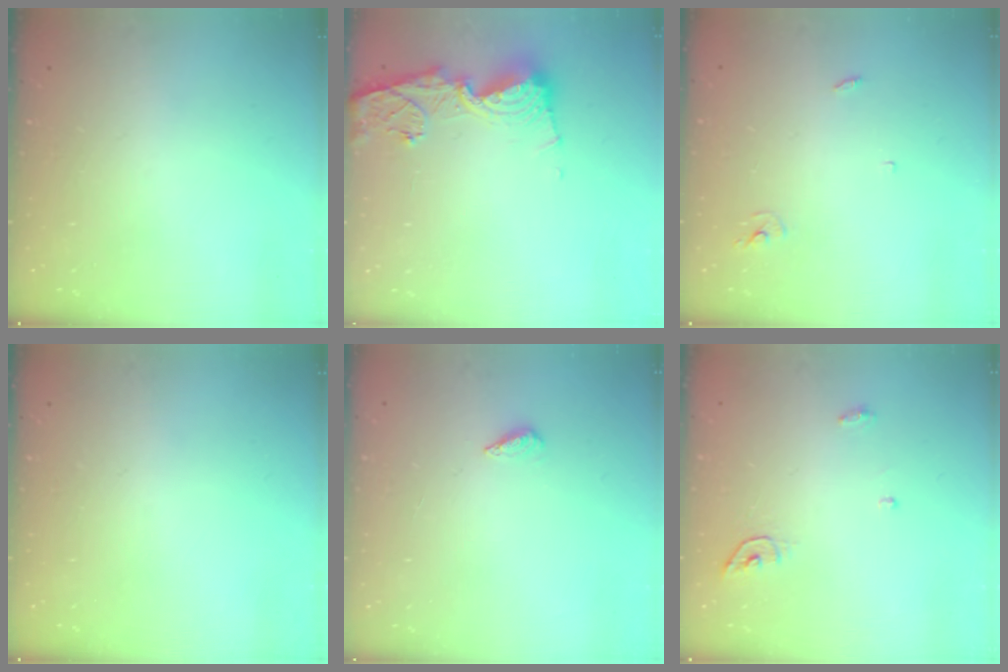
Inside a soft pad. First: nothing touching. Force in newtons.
{"total": 11.2, "press": 11.2, "slide": 1.3}
{"total": 2.4, "press": 2.4, "slide": 0.2}
{"total": 0.0}
{"total": 2.1, "press": 1.9, "slide": 0.8}
{"total": 4.5, "press": 4.5, "slide": 0.2}